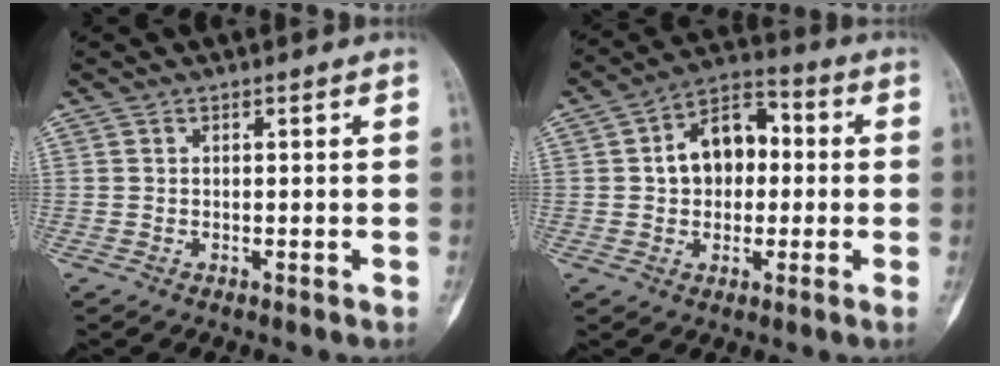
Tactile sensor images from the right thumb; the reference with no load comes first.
{"total": 11.2, "force": [0.9, 7.7, 8.0], "torque": [-0.100, 0.029, 0.005]}